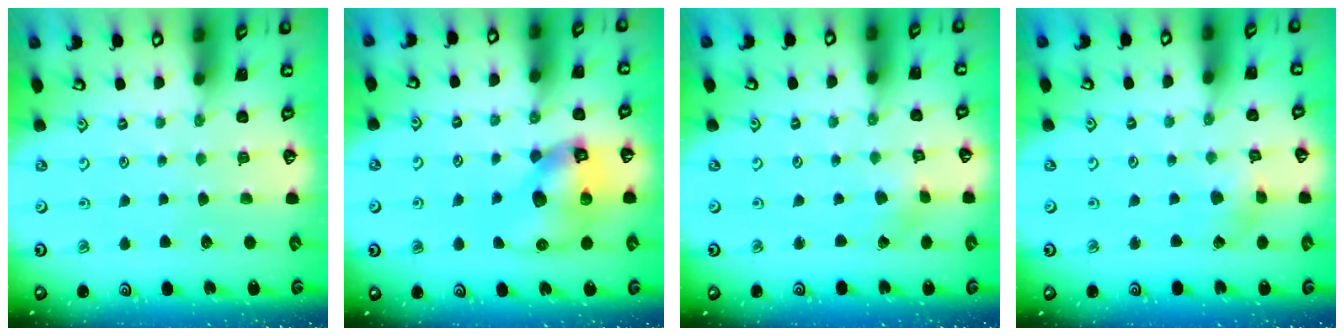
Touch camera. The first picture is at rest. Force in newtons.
{"total": 13.6, "press": 13.4, "slide": 1.9}
{"total": 0.7, "press": 0.7, "slide": 0.1}
{"total": 2.3, "press": 2.3, "slide": 0.2}